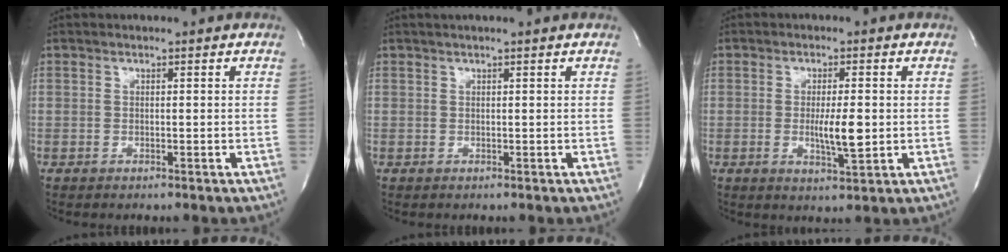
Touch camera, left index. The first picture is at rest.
{"total": 1.9, "force": [1.5, -0.4, 1.1], "torque": [-0.016, 0.018, 0.029]}
{"total": 5.2, "force": [-0.4, 0.9, 5.1], "torque": [-0.091, -0.008, -0.004]}